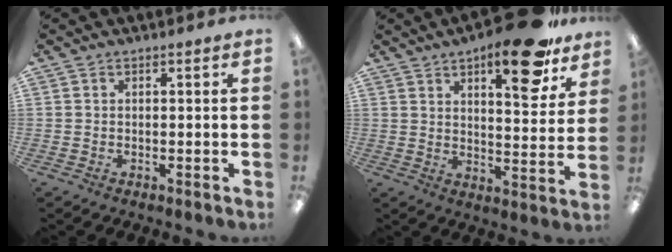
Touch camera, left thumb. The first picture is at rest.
{"total": 16.3, "force": [10.9, 5.4, 10.9], "torque": [-0.139, -0.065, 0.172]}